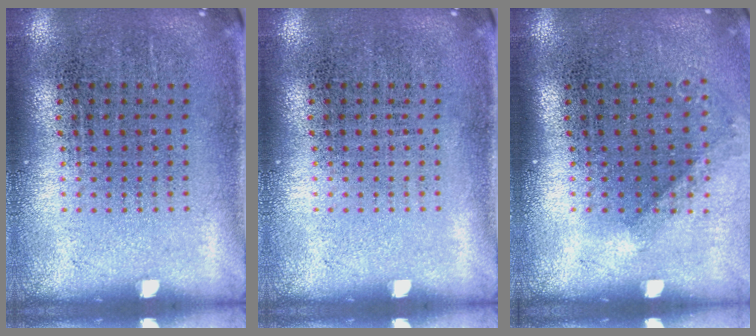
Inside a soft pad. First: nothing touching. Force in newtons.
{"total": 0.0}
{"total": 1.0, "press": 0.7, "slide": 0.7}